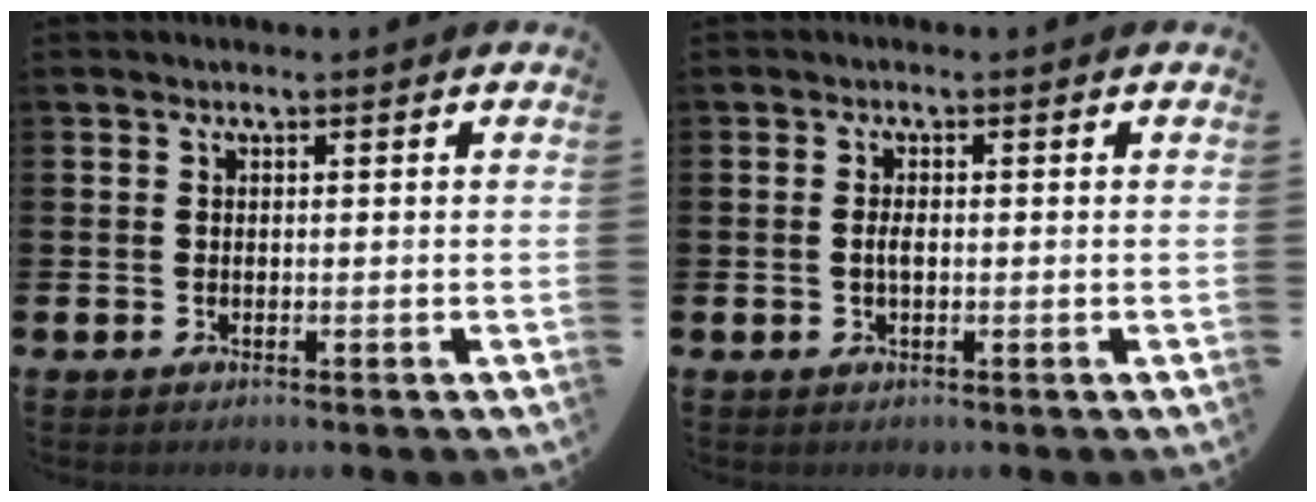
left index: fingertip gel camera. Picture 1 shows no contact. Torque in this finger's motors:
{"motor_torque": [0.52, 0.18, 0.04, 0.07]}